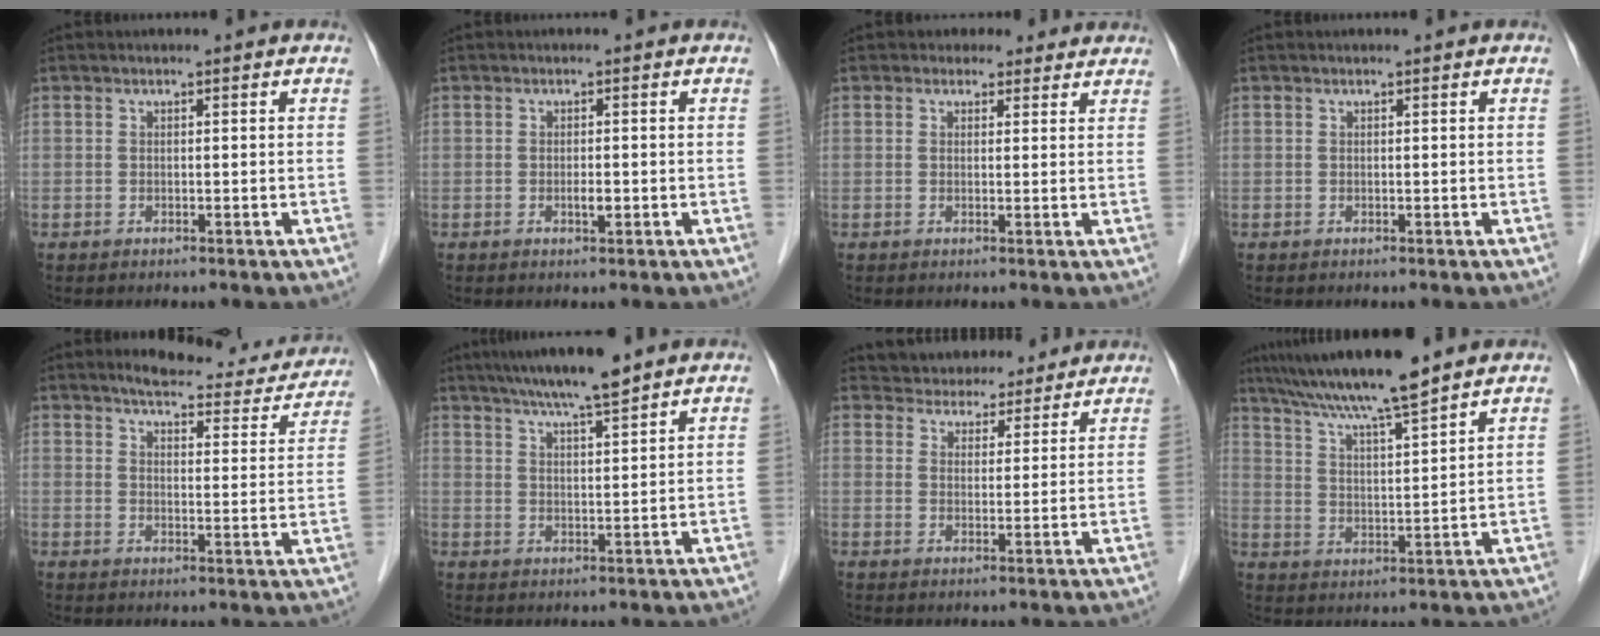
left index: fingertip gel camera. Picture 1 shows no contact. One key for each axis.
{"total": 1.2, "fx": -0.5, "fy": 0.4, "fz": 1.1, "tx": -0.020, "ty": -0.004, "tz": -0.007}
{"total": 3.5, "fx": 2.8, "fy": 2.1, "fz": 0.0, "tx": 0.010, "ty": 0.005, "tz": 0.026}
{"total": 0.0}
{"total": 15.6, "fx": 14.1, "fy": 3.8, "fz": 5.5, "tx": -0.047, "ty": -0.014, "tz": 0.160}
{"total": 8.2, "fx": 6.8, "fy": 0.0, "fz": 4.6, "tx": -0.074, "ty": 0.014, "tz": 0.111}
{"total": 8.9, "fx": 8.2, "fy": 3.1, "fz": 1.1, "tx": -0.004, "ty": 0.017, "tz": 0.108}
{"total": 12.0, "fx": 10.1, "fy": -0.6, "fz": 6.4, "tx": -0.116, "ty": 0.014, "tz": 0.174}